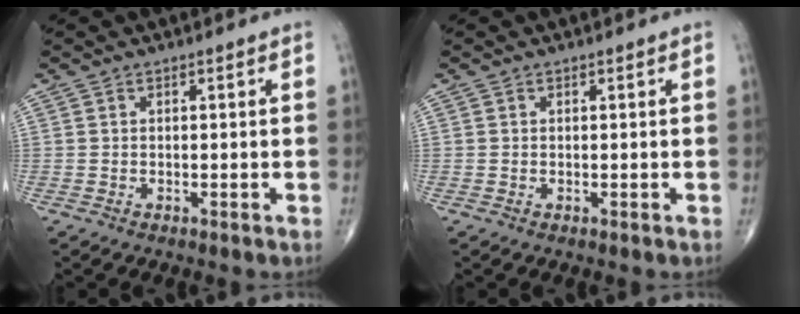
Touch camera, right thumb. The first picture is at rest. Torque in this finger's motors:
{"motor_torque": [-0.04, -0.01, -0.01, -0.01, 0.00]}